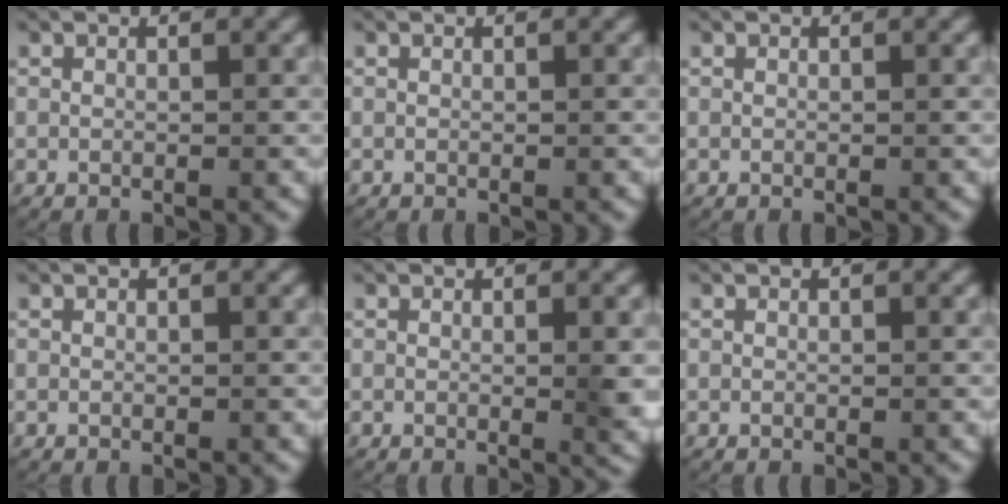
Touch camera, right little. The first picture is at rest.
{"total": 0.0}
{"total": 0.0}
{"total": 0.0}
{"total": 1.8, "force": [0.0, 0.2, 1.8], "torque": [-0.021, -0.003, -0.002]}
{"total": 0.0}